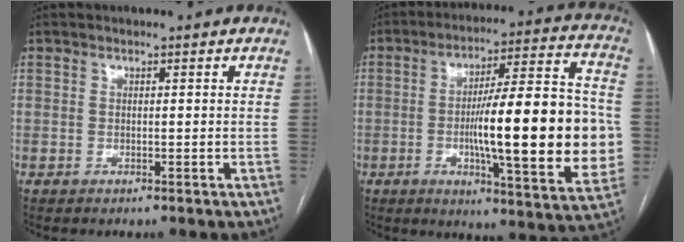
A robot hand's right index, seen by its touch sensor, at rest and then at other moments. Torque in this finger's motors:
{"motor_torque": [2.14, 0.00, 1.05, 0.21]}